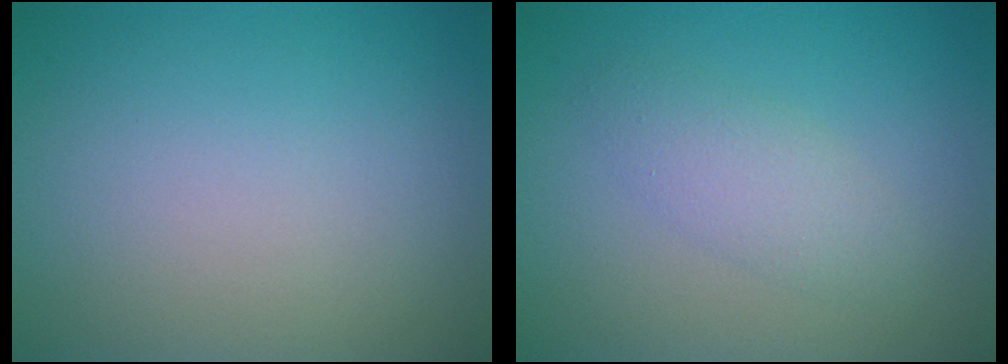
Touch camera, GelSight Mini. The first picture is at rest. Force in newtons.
{"total": 2.4, "press": 2.4, "slide": 0.0}